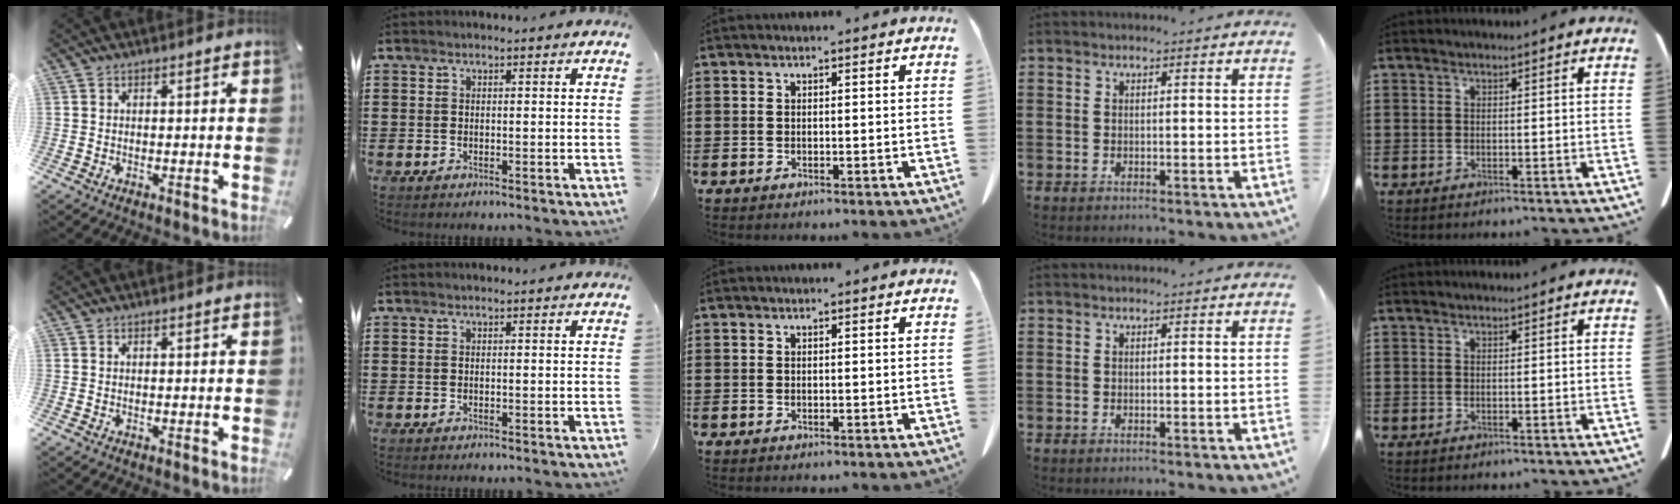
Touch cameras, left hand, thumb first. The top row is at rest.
{}